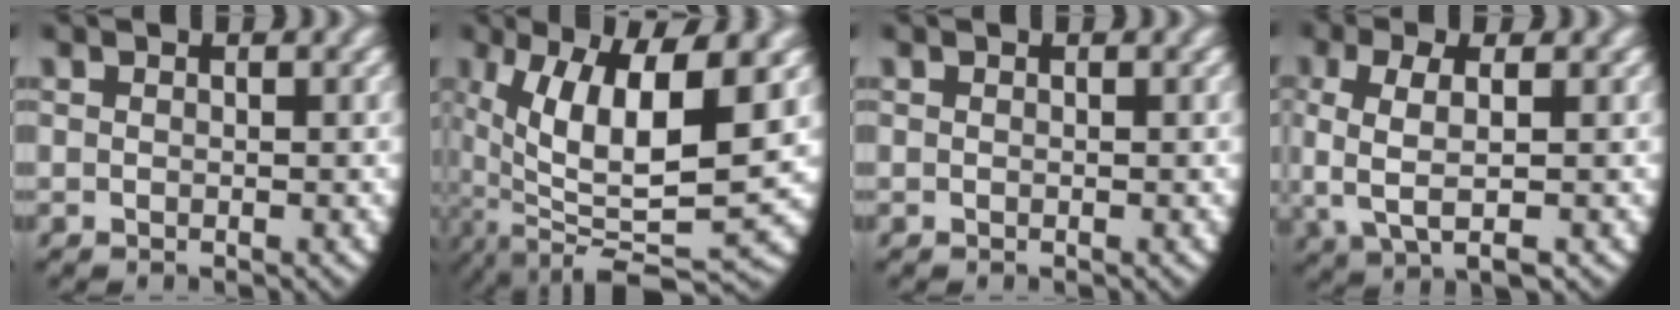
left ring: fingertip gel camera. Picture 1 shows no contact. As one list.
[{"total": 12.9, "force": [-1.7, 6.3, 11.2], "torque": [-0.207, -0.044, 0.002]}, {"total": 0.0}, {"total": 5.6, "force": [0.3, 2.7, 4.9], "torque": [-0.114, -0.012, 0.018]}]